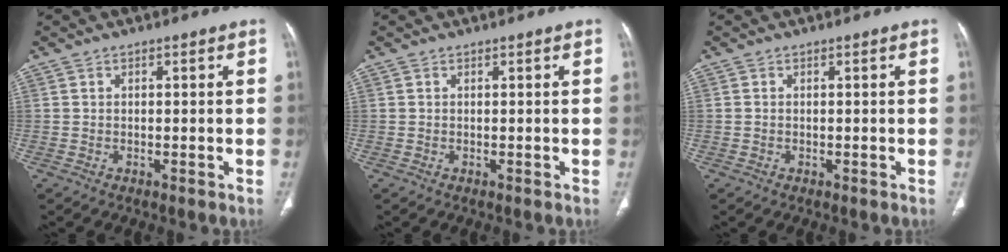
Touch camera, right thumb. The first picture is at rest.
{"total": 0.0}
{"total": 0.0}